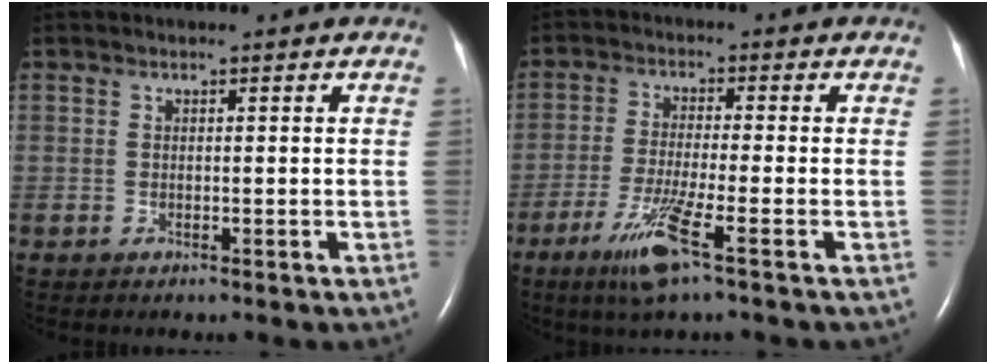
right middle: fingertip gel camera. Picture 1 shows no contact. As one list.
[{"total": 7.3, "force": [-3.9, -0.4, 6.1], "torque": [-0.127, -0.020, -0.077]}]